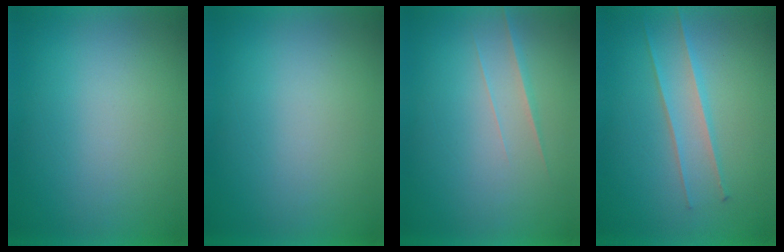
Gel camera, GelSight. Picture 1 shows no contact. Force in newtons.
{"total": 0.0}
{"total": 1.5}
{"total": 2.3}